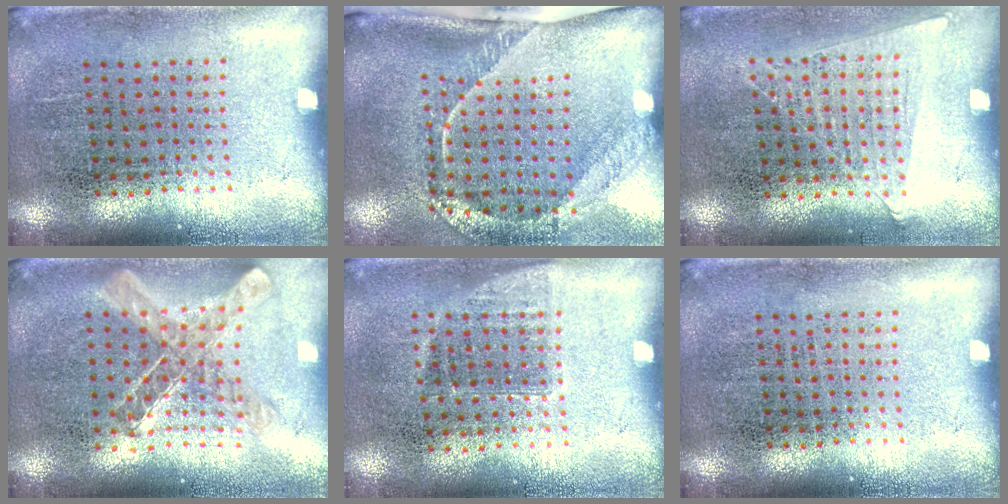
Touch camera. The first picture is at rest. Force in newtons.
{"total": 2.7, "press": 1.8, "slide": 2.0}
{"total": 1.1, "press": 1.1, "slide": 0.4}
{"total": 0.9, "press": 0.9, "slide": 0.1}
{"total": 0.9, "press": 0.7, "slide": 0.5}
{"total": 0.0}